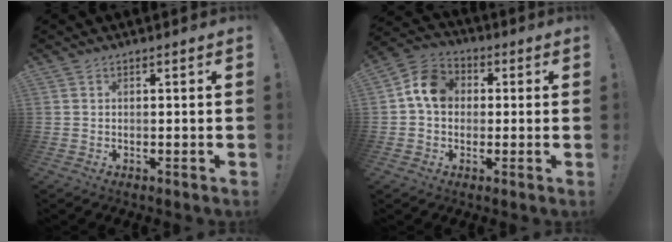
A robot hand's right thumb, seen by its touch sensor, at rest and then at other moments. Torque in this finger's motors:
{"motor_torque": [1.14, 1.40, 0.50, -0.08, 0.02]}